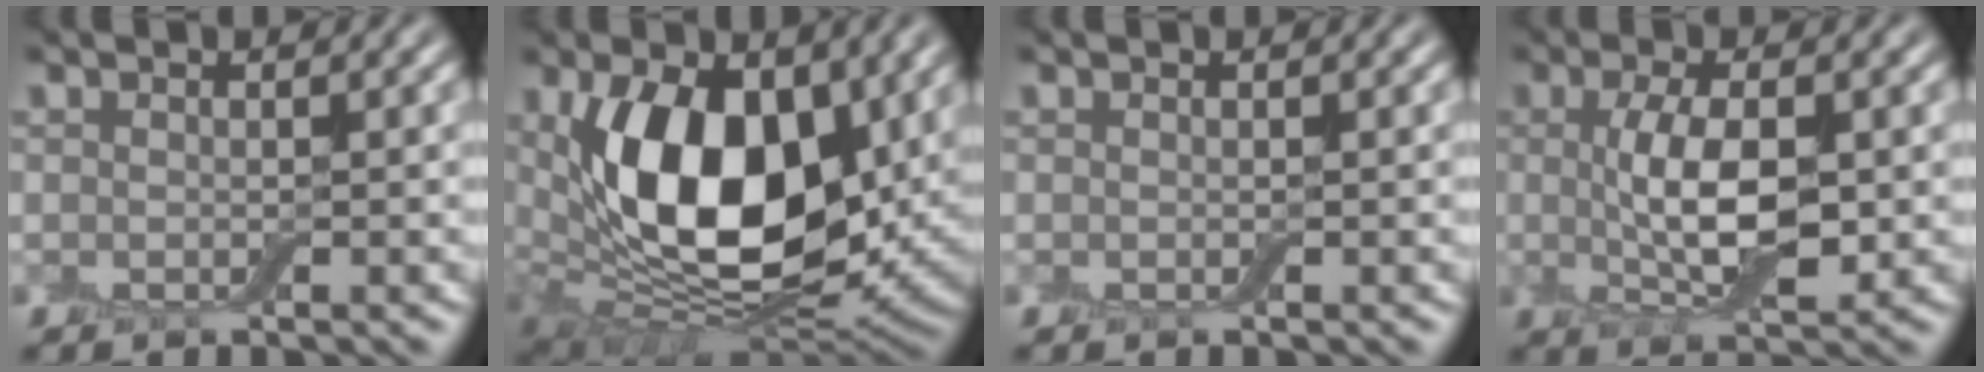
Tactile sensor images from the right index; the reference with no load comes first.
{"total": 12.7, "force": [2.7, 7.2, 10.1], "torque": [-0.161, -0.014, 0.046]}
{"total": 0.0}
{"total": 5.3, "force": [0.3, 2.2, 4.8], "torque": [-0.098, 0.003, 0.008]}